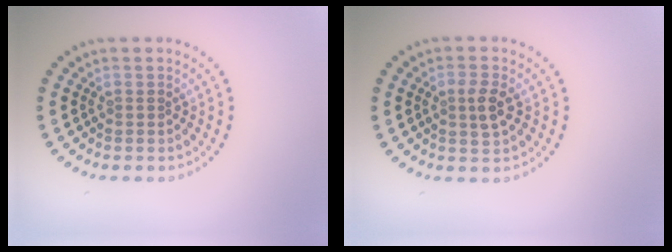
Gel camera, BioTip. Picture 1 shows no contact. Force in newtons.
{"total": 2.2, "press": 2.1, "slide": 0.3}